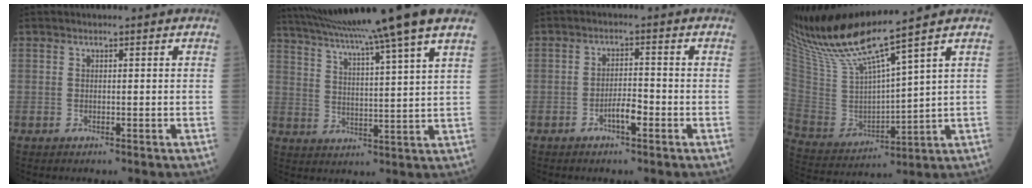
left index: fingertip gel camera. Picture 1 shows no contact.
{"total": 19.0, "force": [15.4, -2.5, 10.8], "torque": [-0.187, -0.010, 0.222]}
{"total": 3.3, "force": [-2.1, 0.6, 2.4], "torque": [-0.043, -0.003, -0.039]}
{"total": 13.1, "force": [10.9, -1.4, 7.3], "torque": [-0.156, -0.009, 0.221]}